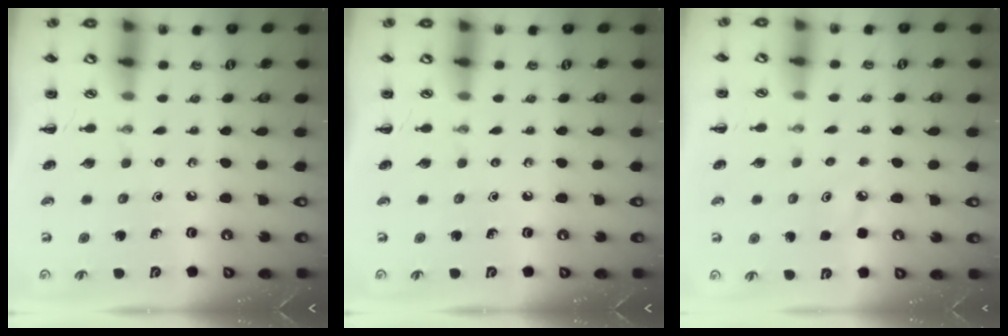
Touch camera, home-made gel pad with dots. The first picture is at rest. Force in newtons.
{"total": 0.0}
{"total": 4.9, "press": 4.7, "slide": 1.4}